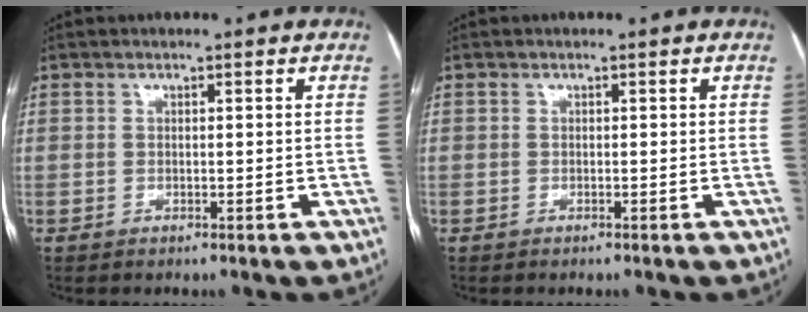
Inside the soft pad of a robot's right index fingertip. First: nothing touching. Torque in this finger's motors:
{"motor_torque": [-0.03, 0.01, -0.12, -0.06]}